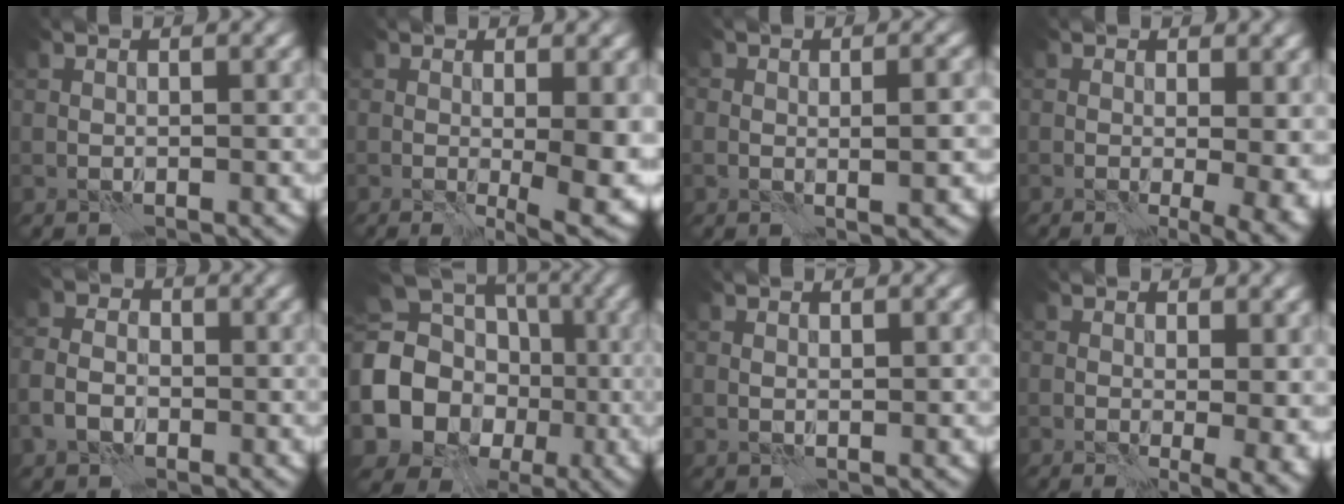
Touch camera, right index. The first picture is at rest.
{"total": 6.9, "force": [-0.1, 2.0, 6.6], "torque": [-0.078, -0.017, 0.004]}
{"total": 2.1, "force": [-0.1, 0.7, 1.9], "torque": [-0.026, -0.001, -0.002]}
{"total": 6.4, "force": [0.2, 2.8, 5.8], "torque": [-0.032, -0.008, 0.010]}
{"total": 3.9, "force": [-1.3, 3.0, 2.2], "torque": [-0.033, 0.001, -0.028]}
{"total": 14.4, "force": [-1.9, 13.1, 5.8], "torque": [-0.145, -0.014, -0.055]}
{"total": 0.6, "force": [0.2, 0.1, 0.5], "torque": [-0.009, -0.002, 0.004]}
{"total": 5.5, "force": [0.5, 2.3, 4.9], "torque": [-0.039, -0.011, 0.017]}